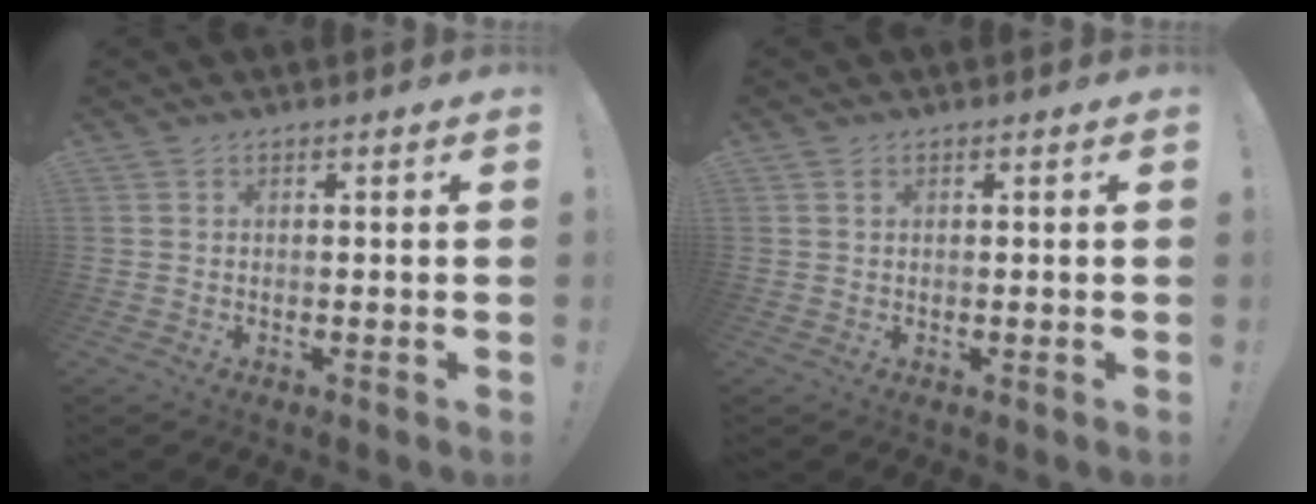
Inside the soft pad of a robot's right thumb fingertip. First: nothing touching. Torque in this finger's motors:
{"motor_torque": [-0.11, -0.13, -0.11, 0.11, 0.02]}